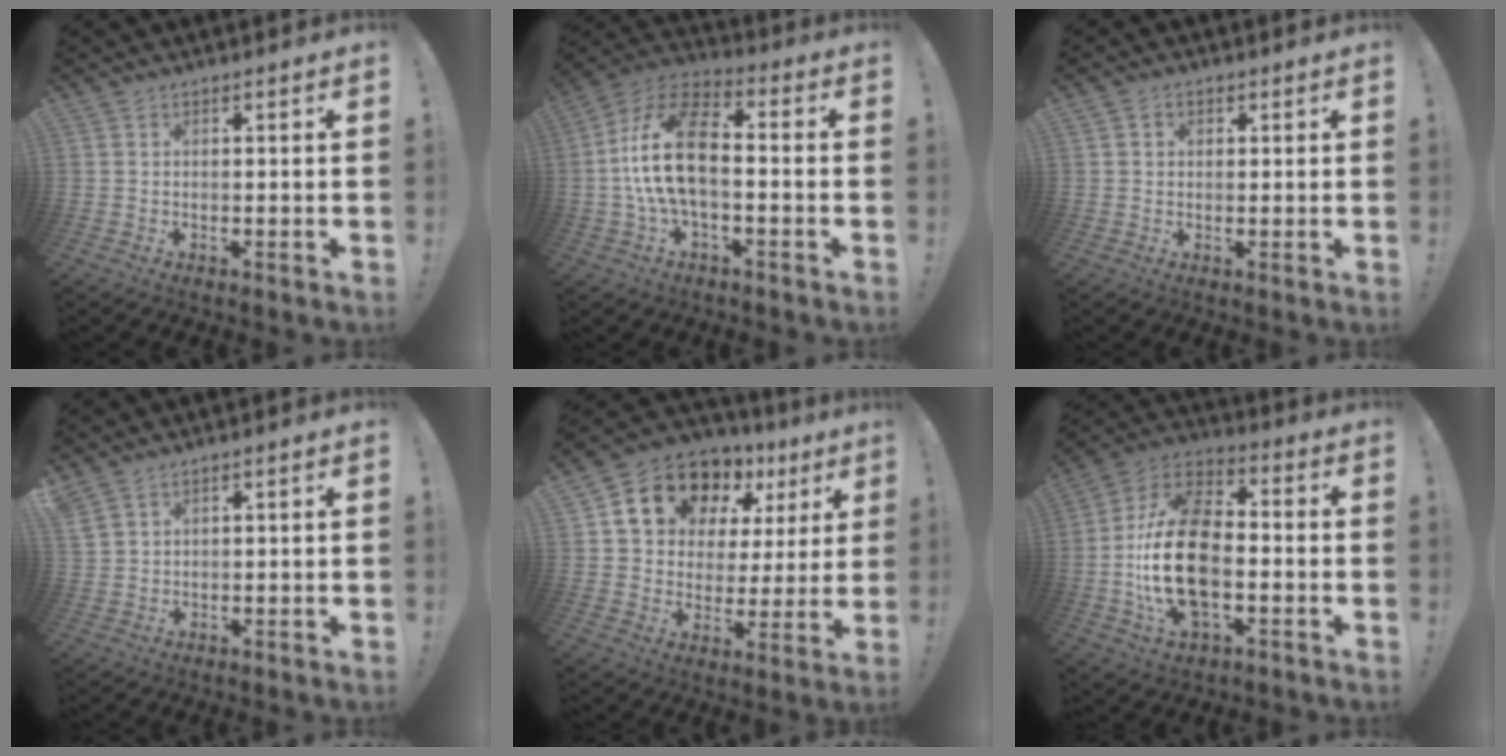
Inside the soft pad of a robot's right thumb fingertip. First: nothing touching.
{"total": 16.9, "force": [-1.1, 8.8, 14.4], "torque": [-0.272, 0.021, -0.017]}
{"total": 1.8, "force": [0.2, 1.6, 0.8], "torque": [-0.010, 0.003, 0.003]}
{"total": 3.3, "force": [2.7, 1.0, 1.7], "torque": [-0.040, -0.011, 0.054]}
{"total": 15.3, "force": [9.3, 10.0, 6.9], "torque": [-0.117, -0.054, 0.178]}
{"total": 22.6, "force": [-3.2, 13.4, 17.8], "torque": [-0.335, 0.023, -0.046]}